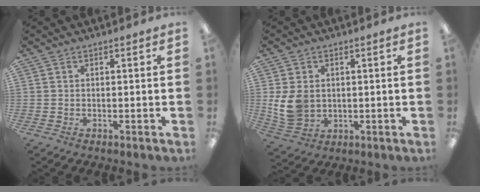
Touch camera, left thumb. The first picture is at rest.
{"total": 7.7, "force": [0.6, 6.3, 4.5], "torque": [-0.117, 0.008, 0.014]}